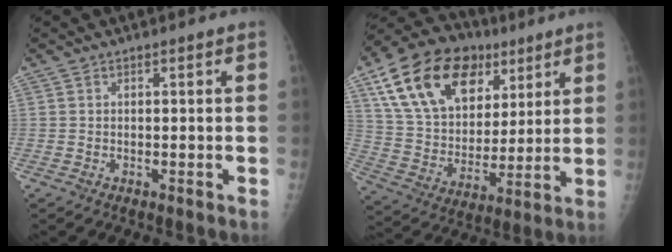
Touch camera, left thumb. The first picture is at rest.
{"total": 23.6, "force": [11.5, 15.3, 13.8], "torque": [-0.222, -0.013, 0.200]}